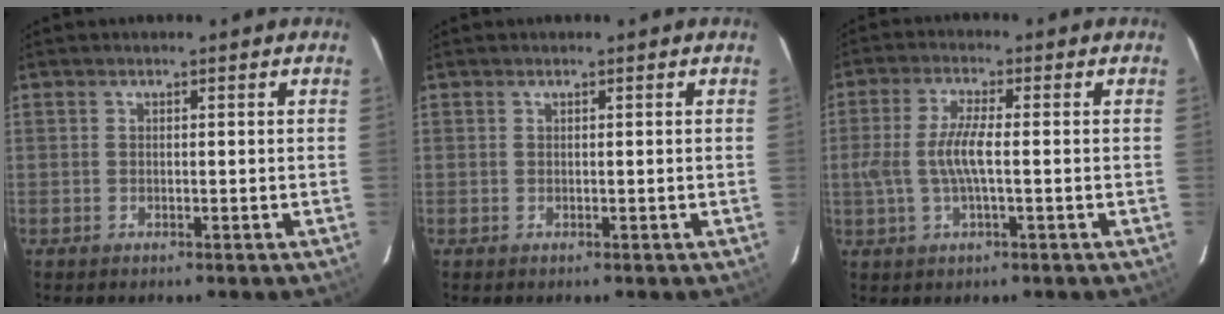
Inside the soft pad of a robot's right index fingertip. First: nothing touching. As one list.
[{"total": 0.0}, {"total": 6.9, "force": [-0.7, 1.3, 6.8], "torque": [-0.139, 0.000, -0.012]}]